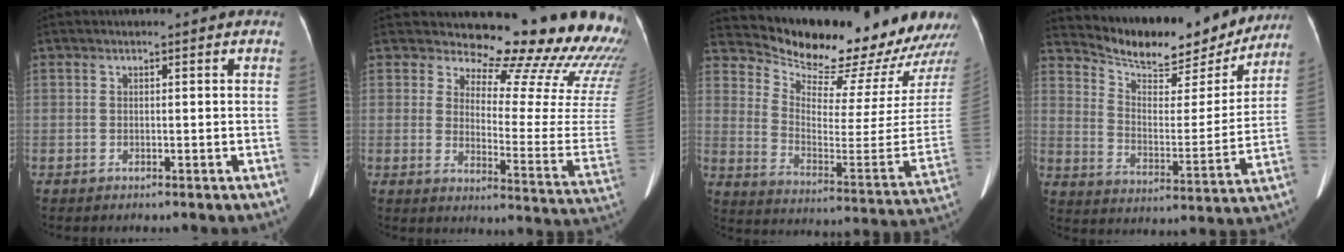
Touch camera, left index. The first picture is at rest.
{"total": 25.0, "force": [23.3, 4.3, 7.9], "torque": [-0.095, -0.140, 0.257]}
{"total": 22.9, "force": [21.4, 3.5, 7.5], "torque": [-0.125, -0.092, 0.293]}
{"total": 18.1, "force": [16.8, 4.4, 5.2], "torque": [-0.082, -0.016, 0.244]}